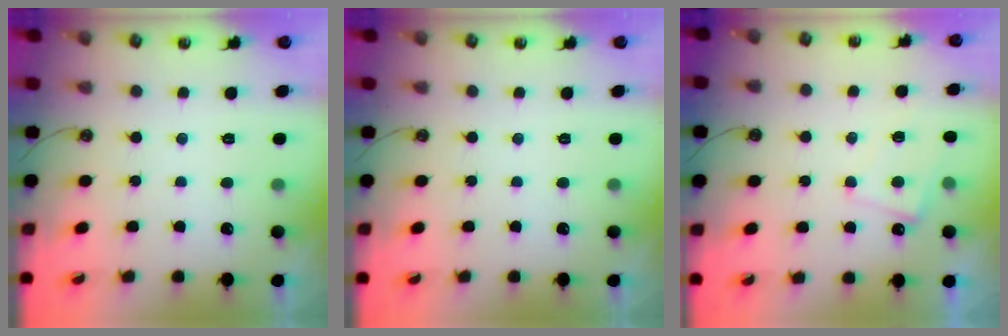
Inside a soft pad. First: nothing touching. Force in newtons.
{"total": 0.0}
{"total": 3.5, "press": 3.5, "slide": 0.4}